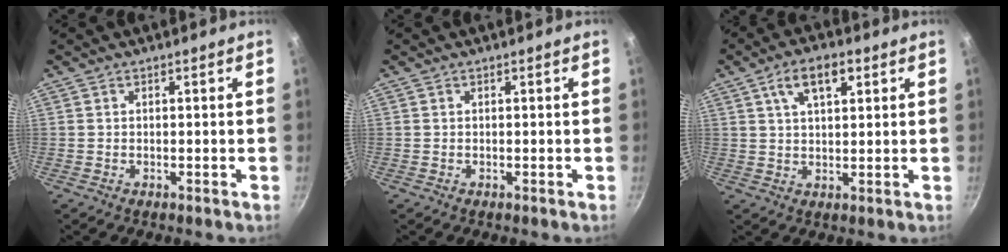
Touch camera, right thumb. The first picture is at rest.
{"total": 0.0}
{"total": 7.6, "force": [3.4, 3.7, 5.8], "torque": [-0.084, 0.001, 0.056]}